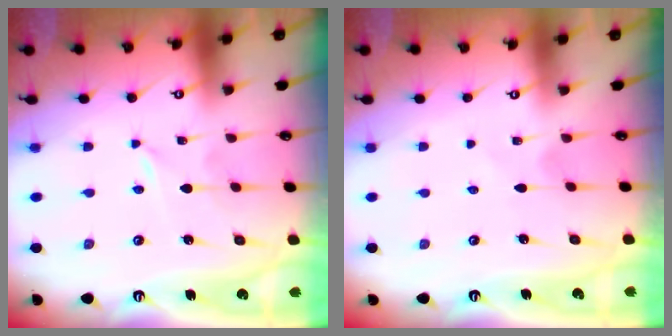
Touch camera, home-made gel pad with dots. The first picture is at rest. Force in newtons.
{"total": 0.9, "press": 0.8, "slide": 0.1}